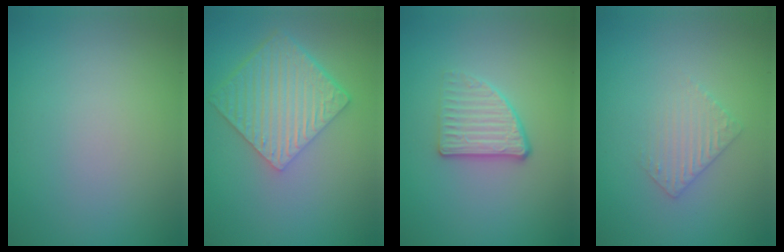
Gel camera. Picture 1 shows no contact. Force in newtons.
{"total": 6.7, "press": 4.8, "slide": 4.7}
{"total": 2.9, "press": 2.5, "slide": 1.4}
{"total": 1.9, "press": 1.9, "slide": 0.5}